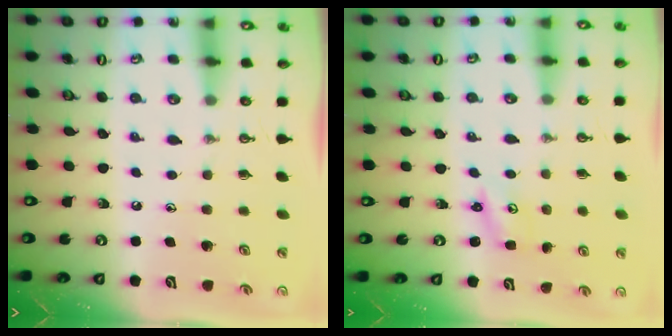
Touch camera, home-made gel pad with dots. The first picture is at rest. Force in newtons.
{"total": 1.8, "press": 1.8, "slide": 0.2}